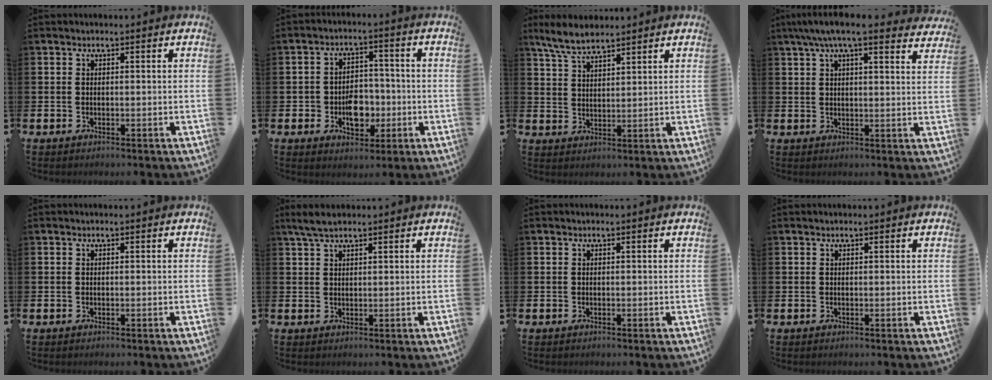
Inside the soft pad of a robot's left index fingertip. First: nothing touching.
{"total": 5.2, "force": [-1.5, 3.9, 3.1], "torque": [-0.052, 0.006, -0.032]}
{"total": 6.0, "force": [5.4, 1.2, 2.3], "torque": [-0.065, -0.012, 0.102]}
{"total": 6.6, "force": [5.7, 1.0, 3.1], "torque": [-0.062, -0.015, 0.101]}
{"total": 0.0}
{"total": 3.7, "force": [2.8, 1.0, 2.1], "torque": [-0.044, 0.000, 0.051]}
{"total": 0.0}
{"total": 0.0}